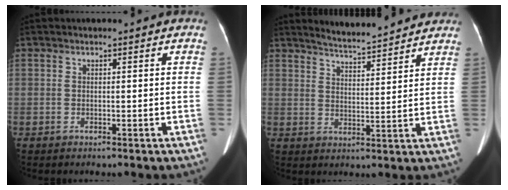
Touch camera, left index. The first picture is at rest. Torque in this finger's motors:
{"motor_torque": [-0.39, -0.32, -0.05, 0.03]}